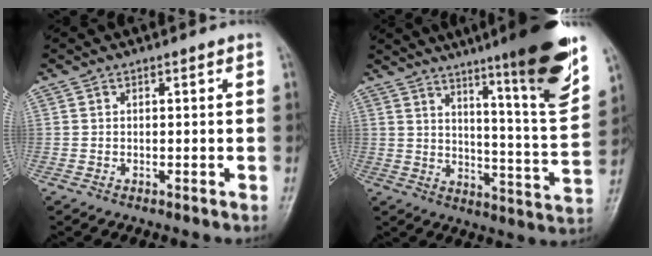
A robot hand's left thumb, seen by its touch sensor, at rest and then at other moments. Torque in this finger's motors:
{"motor_torque": [2.82, 1.18, 1.74, -1.03, 0.43]}